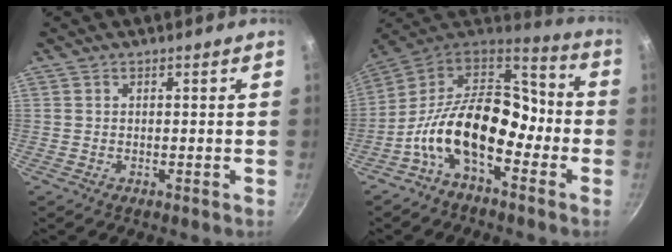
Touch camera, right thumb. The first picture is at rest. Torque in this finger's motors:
{"motor_torque": [0.51, 0.51, 1.39, -1.39, 0.34]}